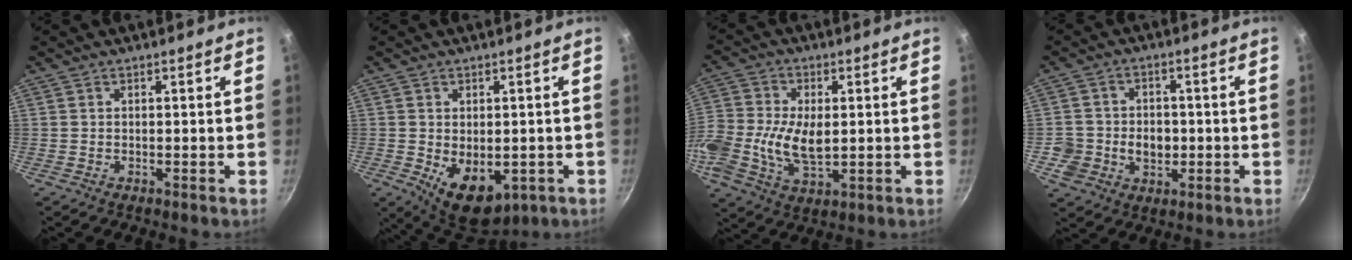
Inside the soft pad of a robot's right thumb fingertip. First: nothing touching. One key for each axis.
{"total": 10.6, "fx": -2.4, "fy": 6.7, "fz": 7.8, "tx": -0.091, "ty": -0.011, "tz": -0.015}
{"total": 16.2, "fx": -0.7, "fy": 10.4, "fz": 12.3, "tx": -0.275, "ty": 0.016, "tz": -0.016}
{"total": 8.2, "fx": -1.2, "fy": 7.1, "fz": 3.9, "tx": -0.048, "ty": 0.010, "tz": -0.019}